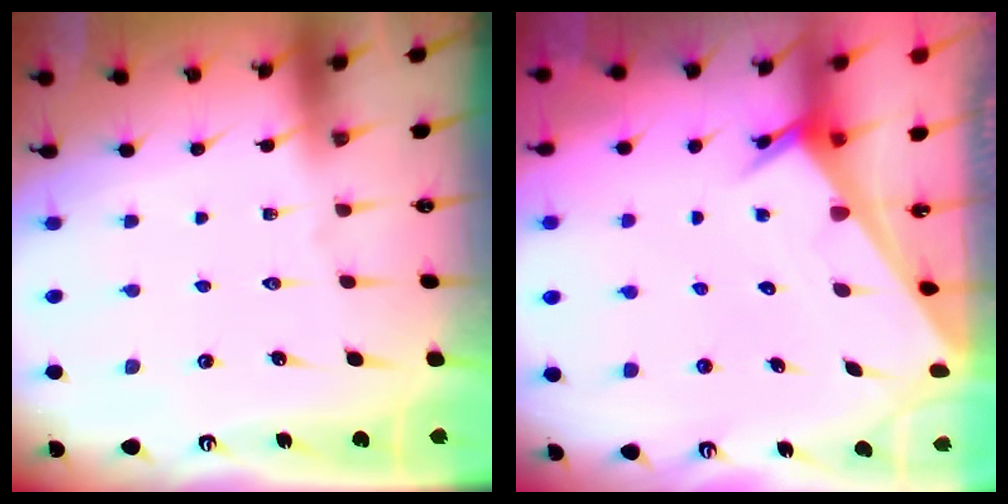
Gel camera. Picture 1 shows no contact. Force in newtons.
{"total": 3.1, "press": 3.1, "slide": 0.2}